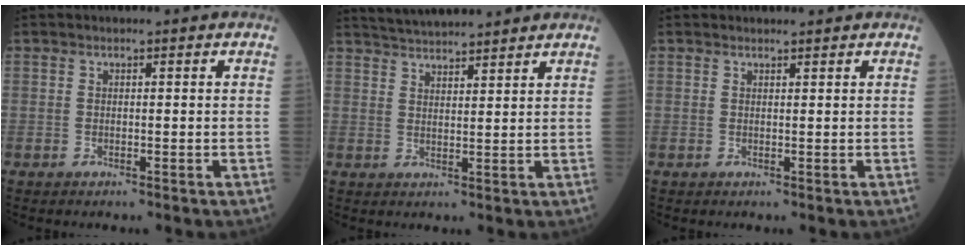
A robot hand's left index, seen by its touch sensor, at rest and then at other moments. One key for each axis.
{"total": 8.4, "fx": 7.9, "fy": 0.1, "fz": 2.7, "tx": -0.055, "ty": 0.030, "tz": 0.125}
{"total": 1.0, "fx": 1.0, "fy": 0.1, "fz": 0.0, "tx": -0.008, "ty": 0.004, "tz": 0.019}